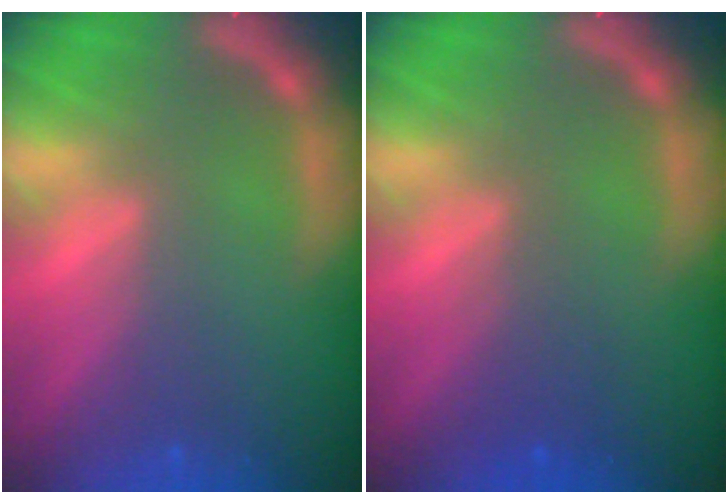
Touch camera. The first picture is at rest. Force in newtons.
{"total": 2.0}